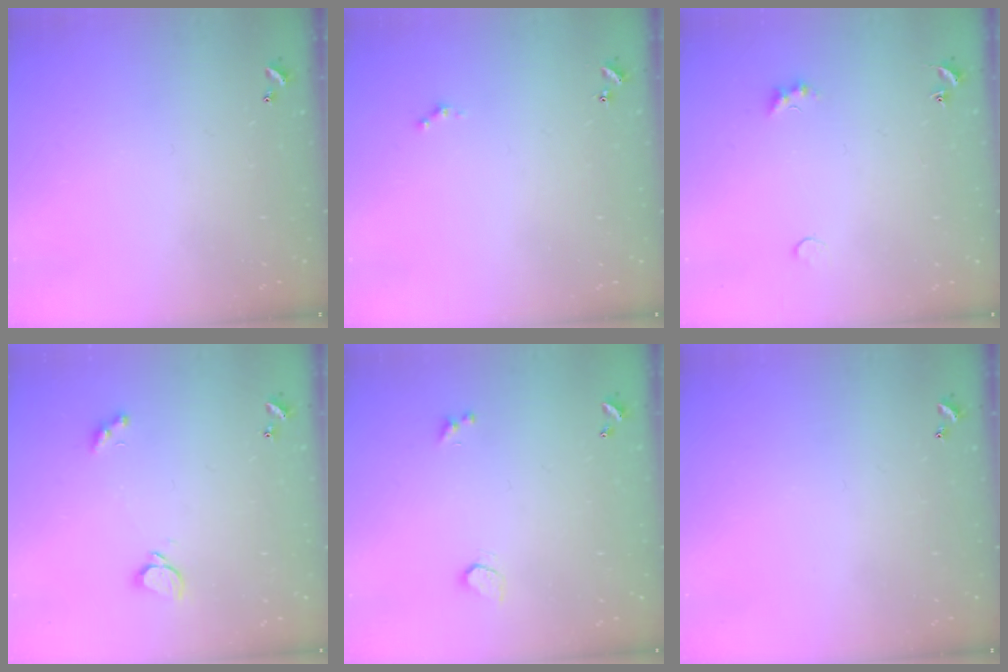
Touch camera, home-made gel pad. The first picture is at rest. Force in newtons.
{"total": 0.0}
{"total": 1.9, "press": 1.9, "slide": 0.5}
{"total": 1.8, "press": 1.6, "slide": 0.8}
{"total": 0.9, "press": 0.8, "slide": 0.4}
{"total": 0.0}